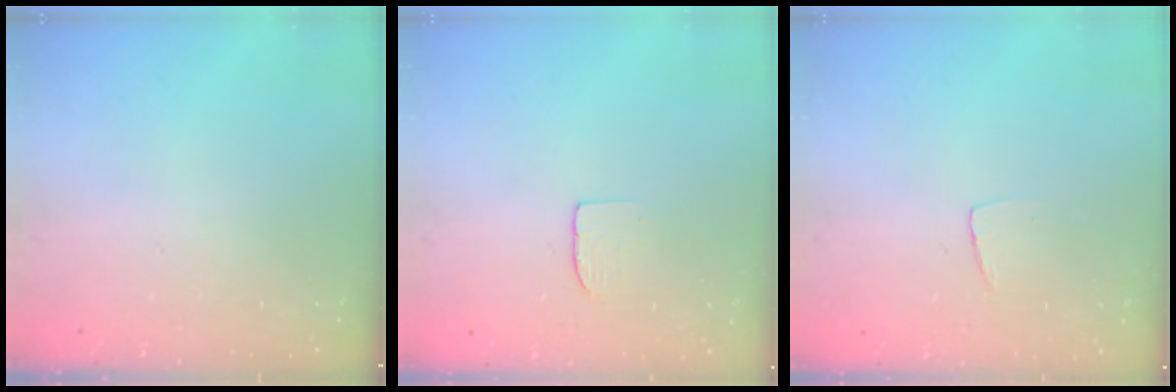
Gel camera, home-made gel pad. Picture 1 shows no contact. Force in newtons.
{"total": 3.7, "press": 3.7, "slide": 0.2}
{"total": 3.3, "press": 3.3, "slide": 0.2}